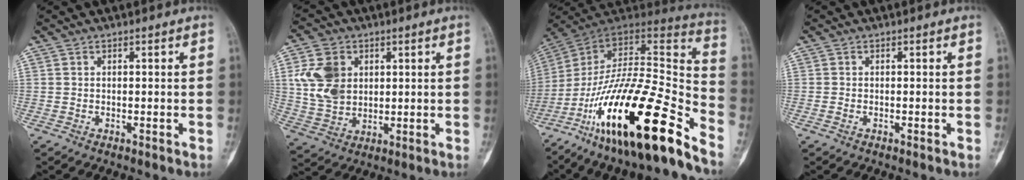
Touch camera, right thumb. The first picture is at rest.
{"total": 10.7, "force": [2.8, 8.2, 6.2], "torque": [-0.101, -0.006, 0.060]}
{"total": 28.8, "force": [-17.7, 6.2, 21.9], "torque": [-0.334, 0.070, -0.295]}
{"total": 0.6, "force": [-0.3, 0.3, 0.4], "torque": [-0.010, 0.000, -0.007]}